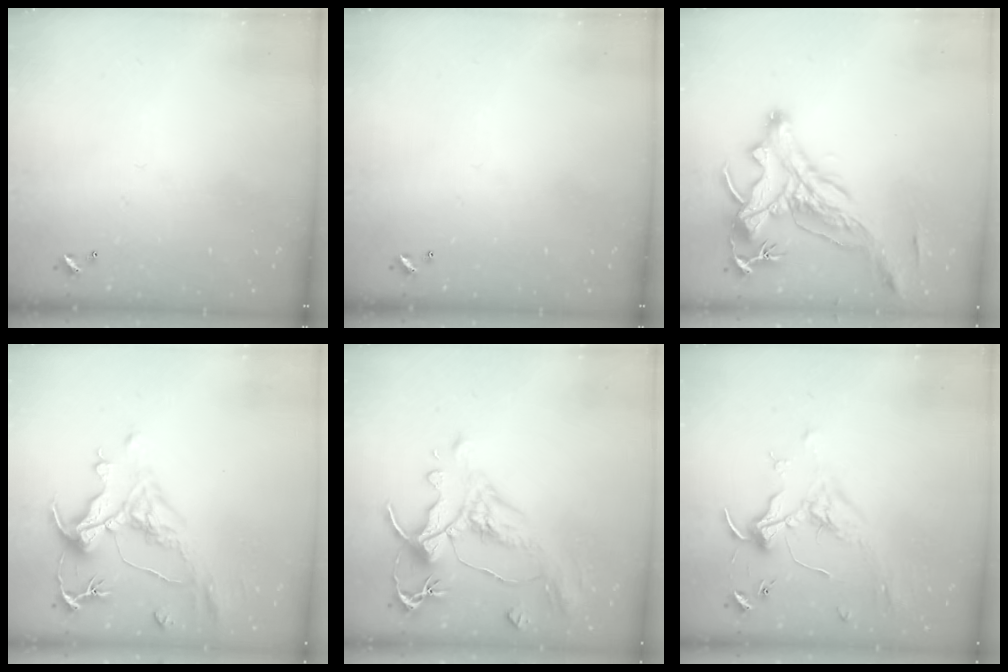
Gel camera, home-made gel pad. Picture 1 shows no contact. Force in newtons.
{"total": 0.0}
{"total": 5.1, "press": 4.8, "slide": 1.7}
{"total": 1.5, "press": 0.3, "slide": 1.5}
{"total": 1.5, "press": 0.2, "slide": 1.5}
{"total": 1.7, "press": 1.5, "slide": 0.7}